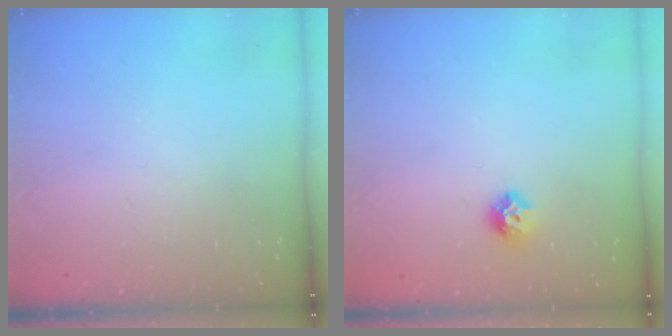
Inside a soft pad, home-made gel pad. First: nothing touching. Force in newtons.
{"total": 8.2, "press": 8.2, "slide": 0.3}